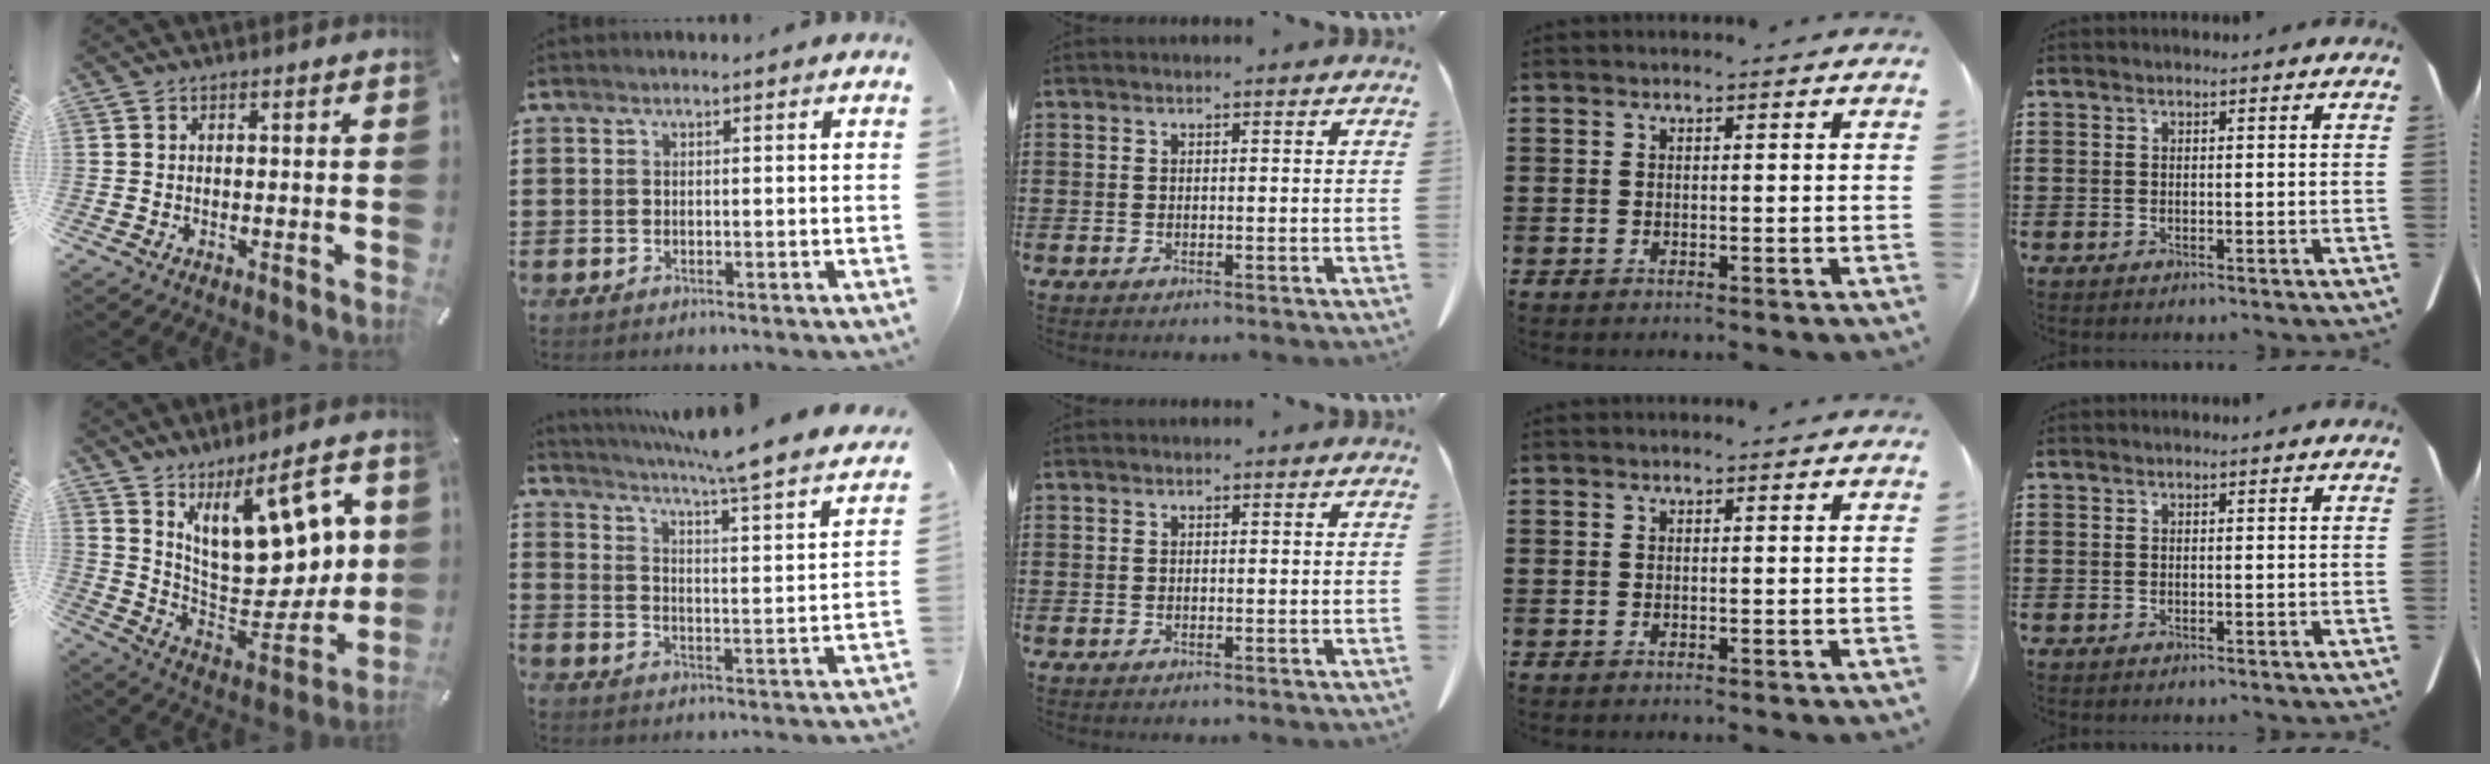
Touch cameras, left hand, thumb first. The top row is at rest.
{"thumb": {"total": 18.6, "force": [9.3, 8.9, 13.5], "torque": [-0.190, -0.073, 0.160]}, "index": {"total": 5.9, "force": [5.1, -0.9, 3.0], "torque": [-0.072, -0.052, 0.076]}}